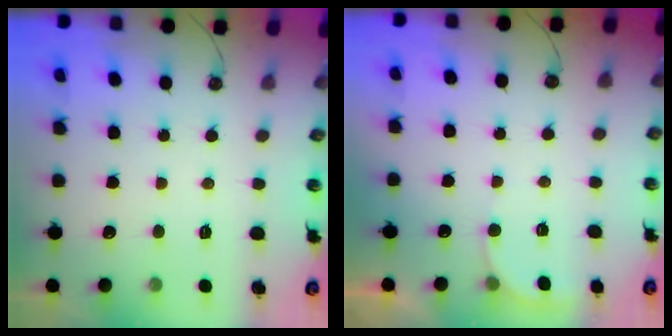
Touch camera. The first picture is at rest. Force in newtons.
{"total": 3.8, "press": 3.7, "slide": 0.7}